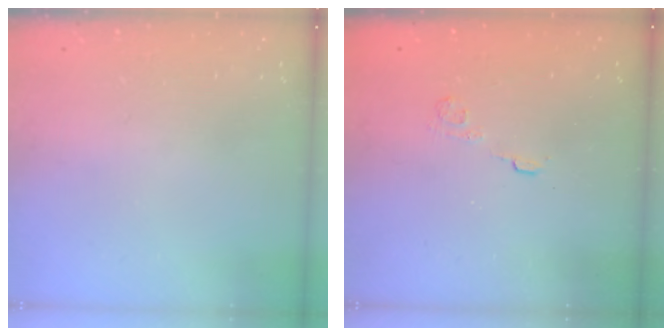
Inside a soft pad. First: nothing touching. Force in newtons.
{"total": 2.7, "press": 2.3, "slide": 1.4}